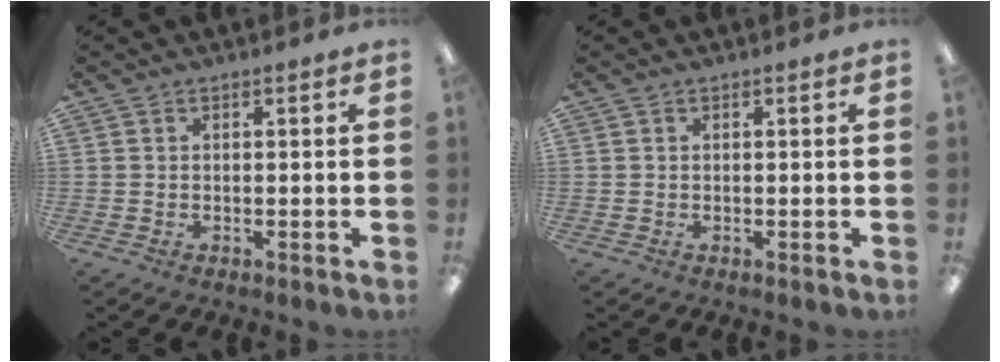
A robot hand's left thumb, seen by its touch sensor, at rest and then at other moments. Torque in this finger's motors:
{"motor_torque": [0.00, 0.00, 0.00, 0.00, 0.00]}